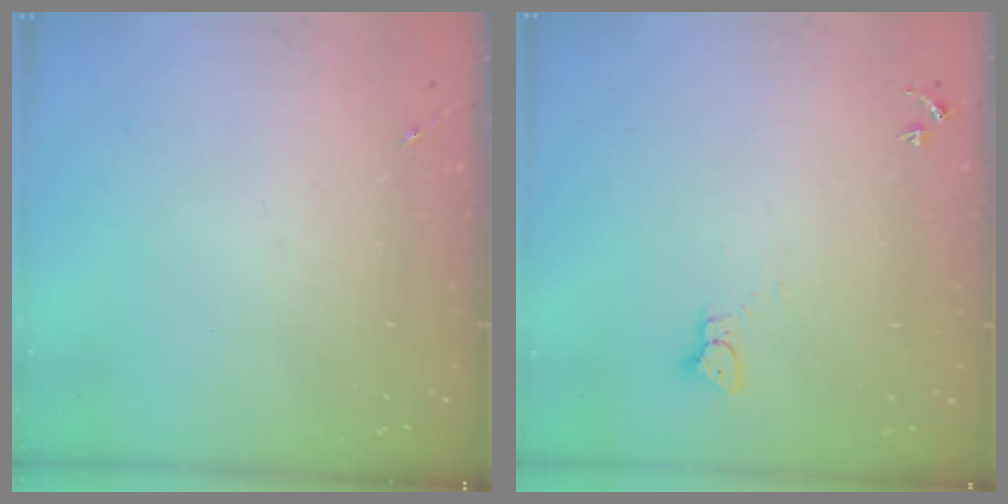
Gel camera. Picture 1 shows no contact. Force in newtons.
{"total": 2.3, "press": 2.3, "slide": 0.2}